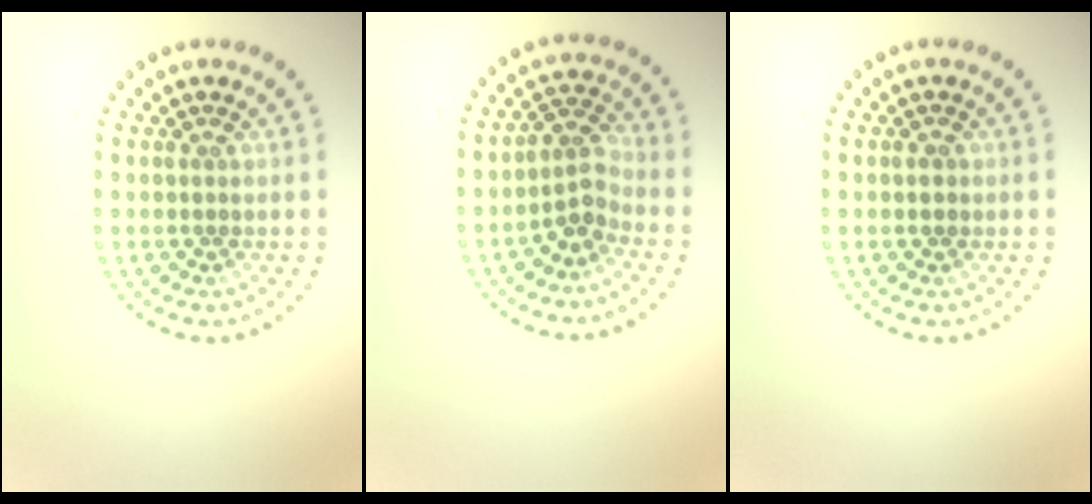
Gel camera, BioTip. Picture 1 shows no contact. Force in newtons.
{"total": 2.5, "press": 1.9, "slide": 1.6}
{"total": 1.3, "press": 1.3, "slide": 0.1}